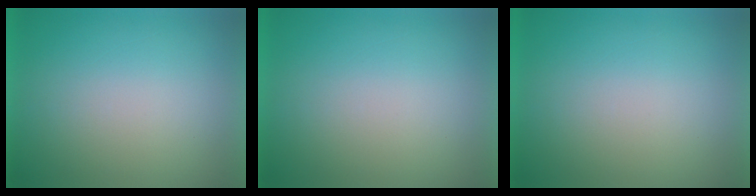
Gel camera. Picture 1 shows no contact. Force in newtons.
{"total": 0.0}
{"total": 1.0}